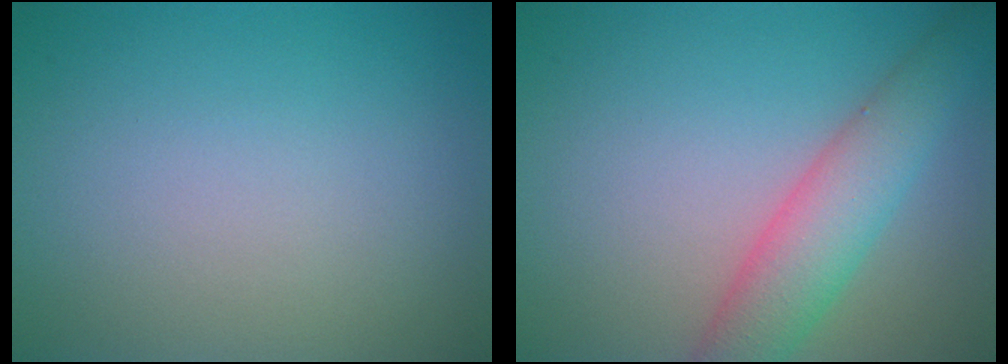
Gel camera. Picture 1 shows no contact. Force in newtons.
{"total": 4.9, "press": 4.9, "slide": 0.3}